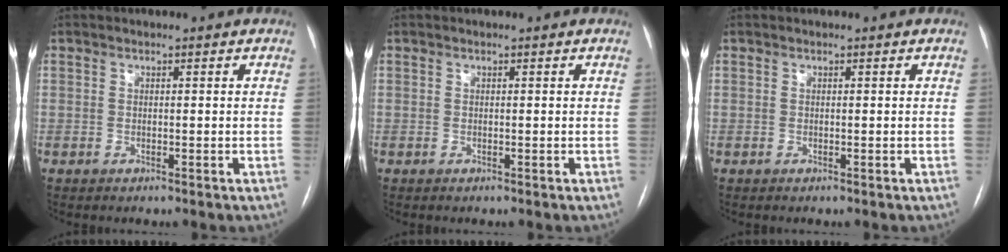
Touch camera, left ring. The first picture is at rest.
{"total": 0.0}
{"total": 0.0}